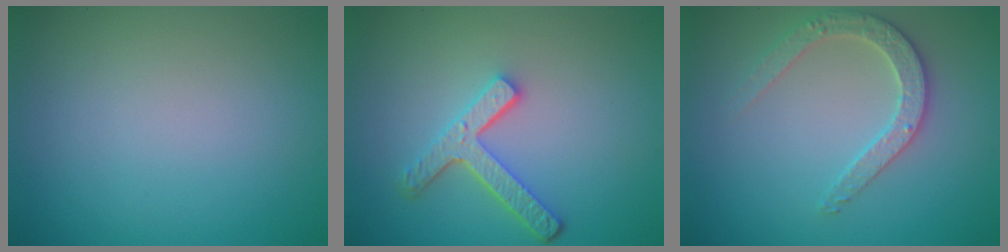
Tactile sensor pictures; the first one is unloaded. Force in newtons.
{"total": 3.8, "press": 3.0, "slide": 2.3}
{"total": 2.8, "press": 2.7, "slide": 0.5}